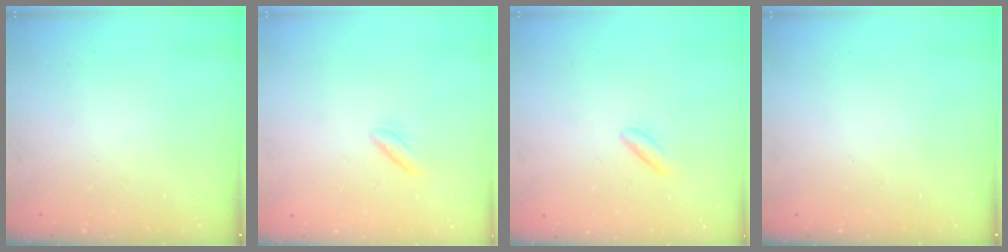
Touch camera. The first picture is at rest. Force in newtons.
{"total": 2.8, "press": 2.6, "slide": 0.9}
{"total": 2.5, "press": 2.2, "slide": 1.2}
{"total": 0.0}